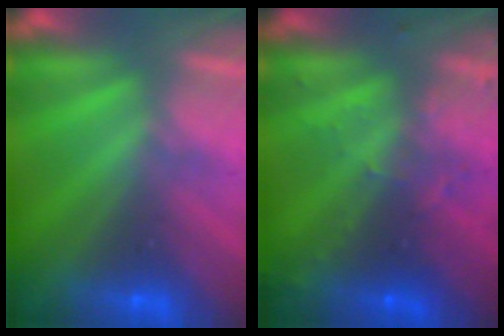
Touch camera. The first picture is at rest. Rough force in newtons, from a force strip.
{"total": 3.0}